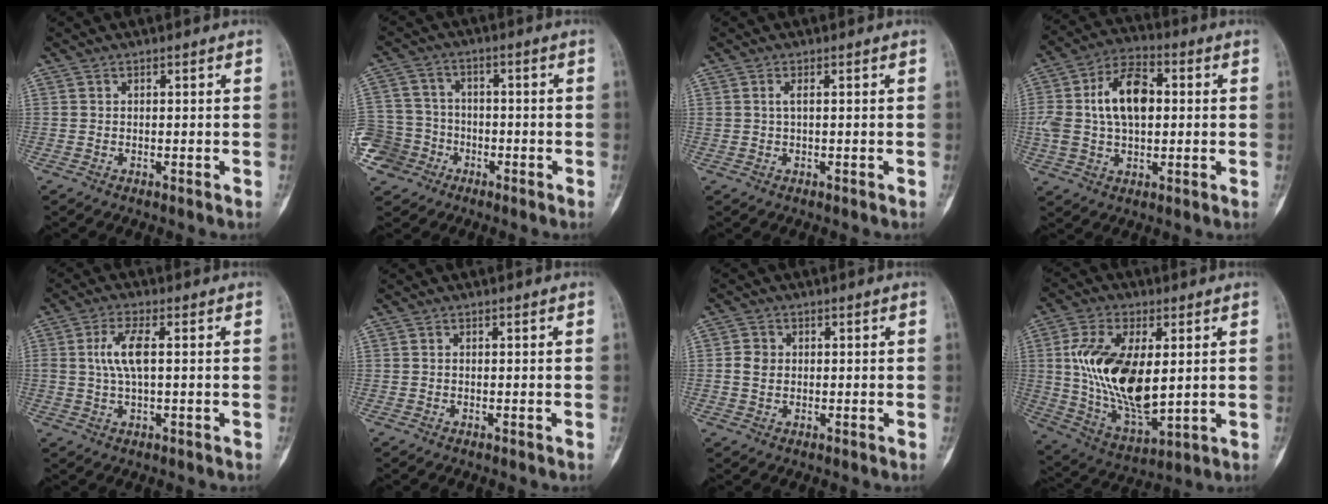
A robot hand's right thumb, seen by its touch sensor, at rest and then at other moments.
{"total": 10.2, "force": [-4.9, 8.8, 1.8], "torque": [-0.030, 0.035, -0.087]}
{"total": 1.3, "force": [0.4, 0.3, 1.2], "torque": [-0.033, 0.006, 0.011]}
{"total": 13.9, "force": [1.6, 8.3, 11.1], "torque": [-0.198, 0.021, 0.025]}
{"total": 6.2, "force": [0.8, 2.1, 5.8], "torque": [-0.133, 0.008, 0.017]}
{"total": 0.0}
{"total": 3.2, "force": [0.1, 2.7, 1.7], "torque": [-0.024, 0.004, 0.002]}
{"total": 19.6, "force": [2.3, 9.9, 16.7], "torque": [-0.312, -0.018, 0.054]}